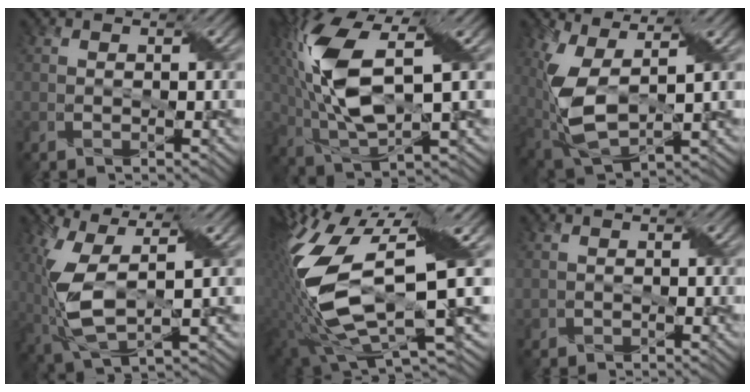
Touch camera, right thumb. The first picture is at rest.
{"total": 13.1, "force": [2.0, 5.6, 11.6], "torque": [-0.271, -0.001, 0.044]}
{"total": 10.2, "force": [1.4, 4.7, 9.0], "torque": [-0.226, -0.017, 0.032]}
{"total": 10.7, "force": [0.3, 4.5, 9.6], "torque": [-0.235, -0.019, 0.012]}
{"total": 15.6, "force": [1.5, 5.6, 14.5], "torque": [-0.322, -0.013, 0.032]}
{"total": 0.8, "force": [0.3, 0.7, 0.2], "torque": [-0.013, -0.003, 0.012]}